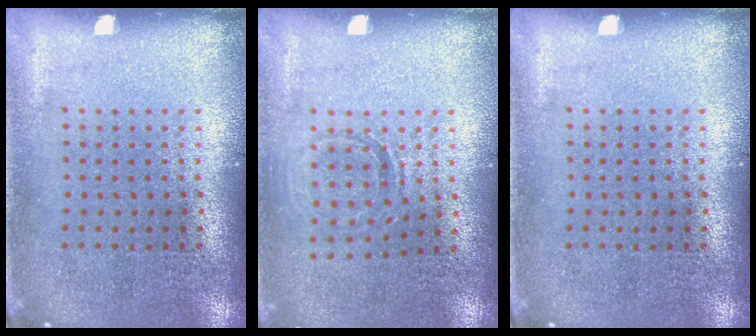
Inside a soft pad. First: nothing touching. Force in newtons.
{"total": 0.8, "press": 0.8, "slide": 0.3}
{"total": 0.0}